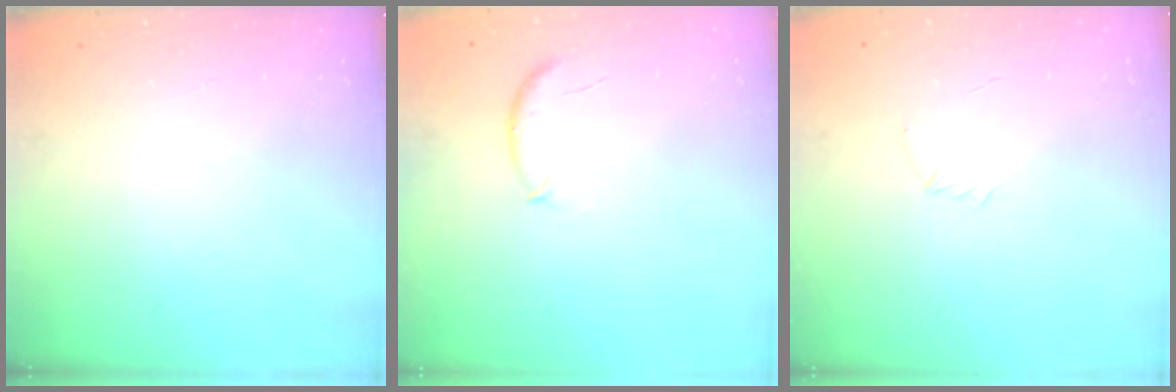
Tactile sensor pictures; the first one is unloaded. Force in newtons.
{"total": 6.4, "press": 6.3, "slide": 1.0}
{"total": 3.7, "press": 3.7, "slide": 0.7}